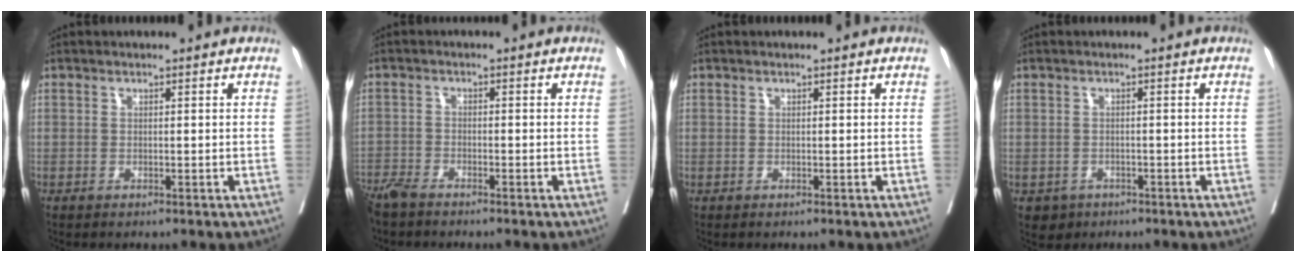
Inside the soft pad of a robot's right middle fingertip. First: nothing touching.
{"total": 4.1, "force": [-3.7, 0.6, 1.7], "torque": [-0.028, -0.012, -0.074]}
{"total": 0.0}
{"total": 2.6, "force": [-1.5, 2.1, 0.3], "torque": [-0.007, 0.004, -0.019]}